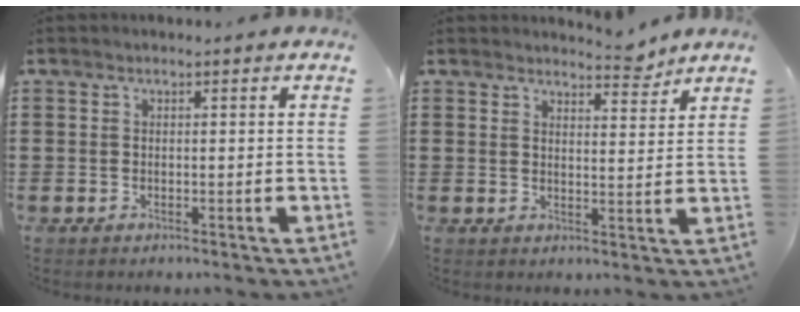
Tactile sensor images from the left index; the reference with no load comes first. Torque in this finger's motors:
{"motor_torque": [0.02, 0.03, -0.02, 0.00]}